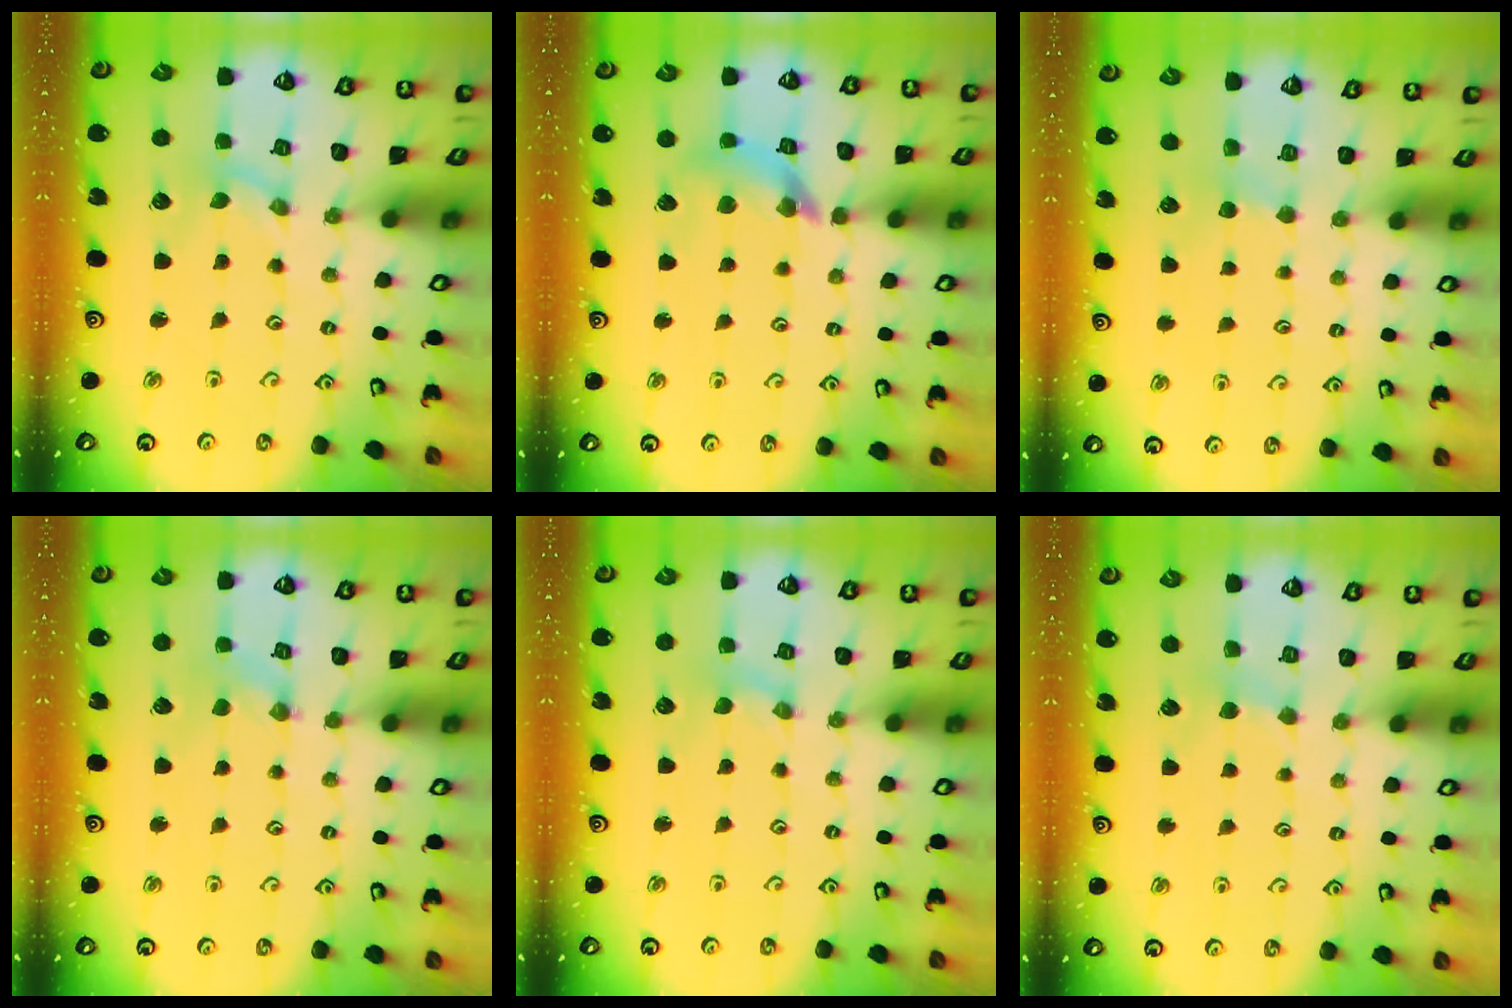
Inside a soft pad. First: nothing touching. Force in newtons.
{"total": 10.3, "press": 10.2, "slide": 1.2}
{"total": 2.5, "press": 2.5, "slide": 0.3}
{"total": 0.0}
{"total": 0.7, "press": 0.7, "slide": 0.2}
{"total": 2.5, "press": 2.4, "slide": 0.4}